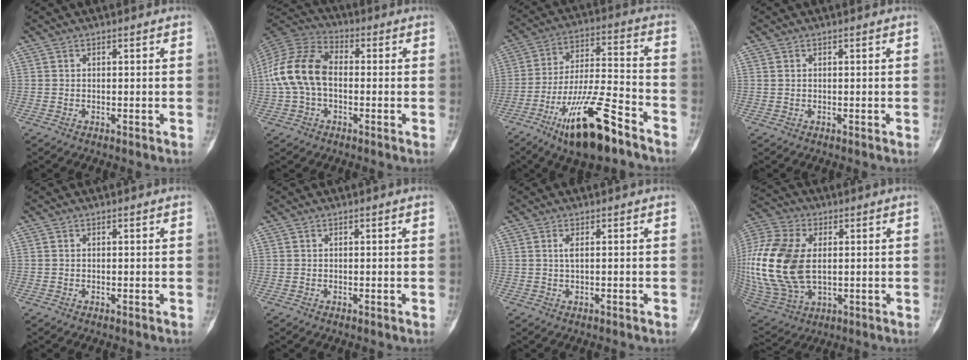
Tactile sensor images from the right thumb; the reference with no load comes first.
{"total": 14.2, "force": [-0.7, 9.2, 10.7], "torque": [-0.223, 0.038, -0.020]}
{"total": 18.0, "force": [-10.9, 4.8, 13.5], "torque": [-0.247, 0.064, -0.189]}
{"total": 0.6, "force": [0.2, 0.4, 0.4], "torque": [-0.011, 0.003, 0.005]}
{"total": 0.0}
{"total": 0.0}
{"total": 1.4, "force": [0.1, 0.1, 1.4], "torque": [-0.037, 0.001, 0.003]}
{"total": 22.9, "force": [1.1, 14.4, 17.8], "torque": [-0.412, -0.010, 0.031]}